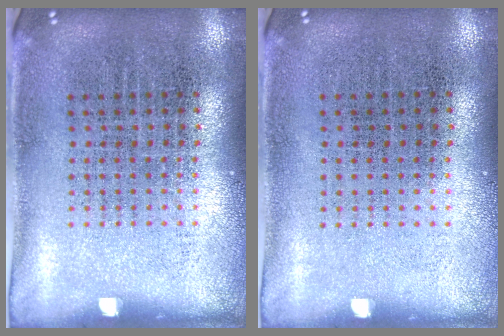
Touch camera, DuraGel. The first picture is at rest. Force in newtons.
{"total": 0.0}